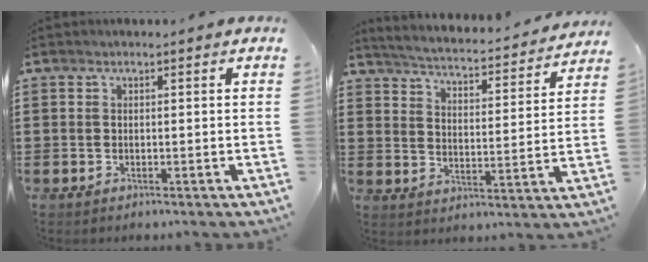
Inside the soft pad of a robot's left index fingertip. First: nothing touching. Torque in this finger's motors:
{"motor_torque": [1.64, -0.50, 0.32, 0.09]}